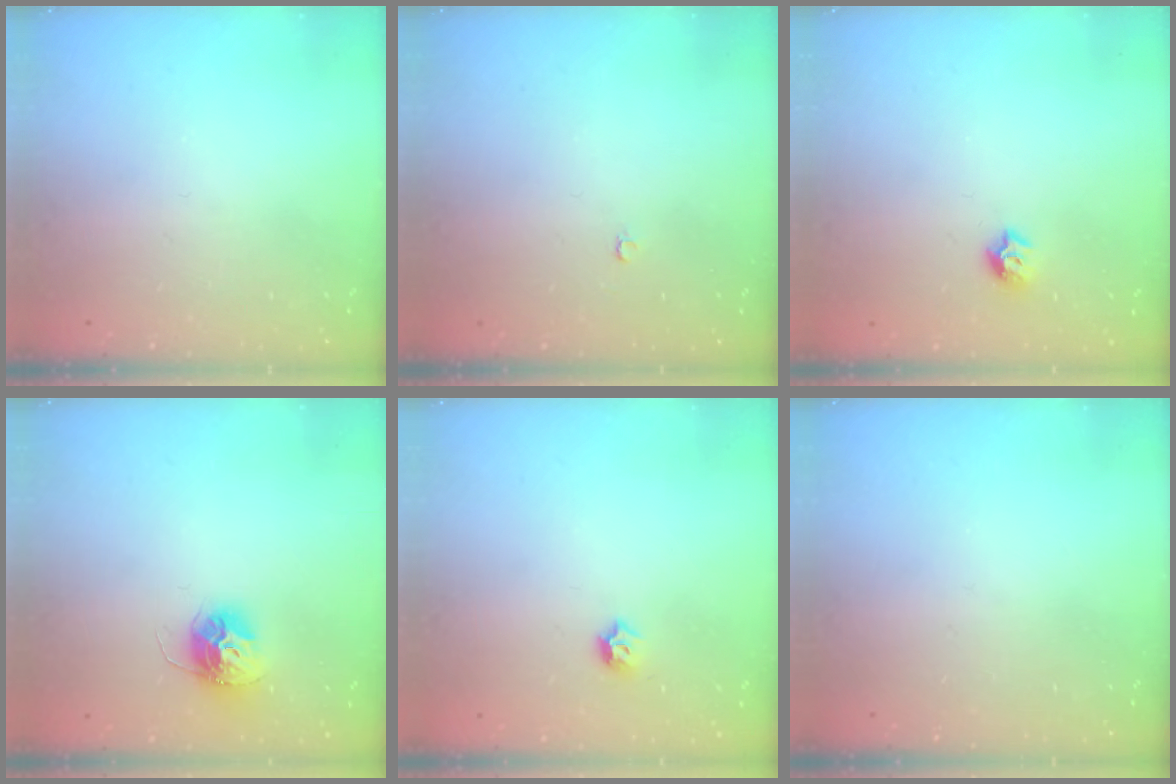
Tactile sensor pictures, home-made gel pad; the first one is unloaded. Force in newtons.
{"total": 2.1, "press": 2.1, "slide": 0.2}
{"total": 6.7, "press": 6.7, "slide": 0.8}
{"total": 12.4, "press": 12.4, "slide": 1.0}
{"total": 3.8, "press": 3.8, "slide": 0.8}
{"total": 0.0}